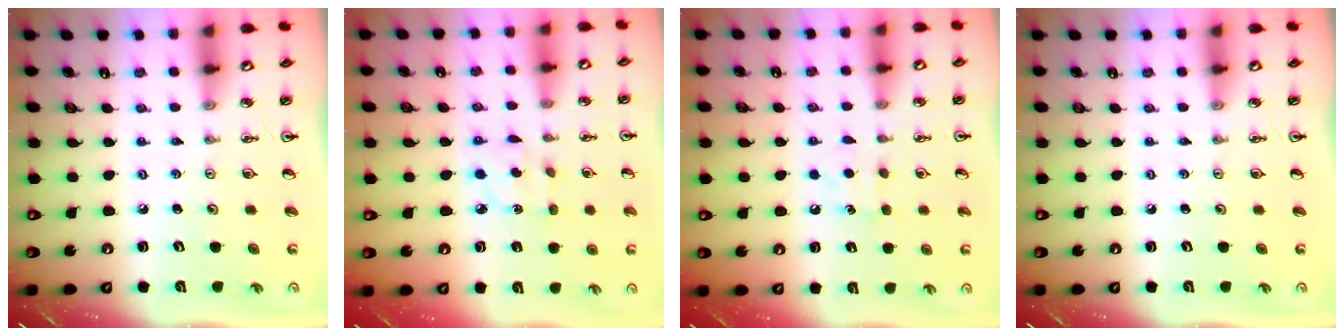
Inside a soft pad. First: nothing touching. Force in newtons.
{"total": 2.9, "press": 2.9, "slide": 0.0}
{"total": 6.4, "press": 6.3, "slide": 0.8}
{"total": 0.0}